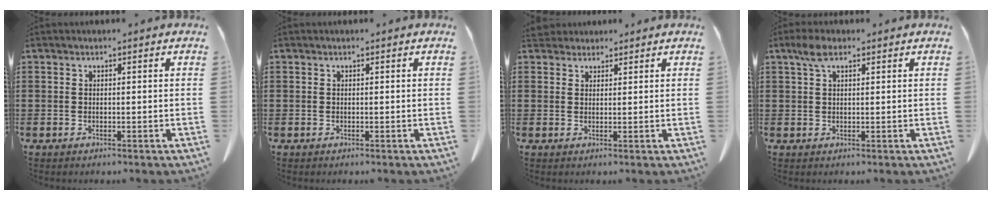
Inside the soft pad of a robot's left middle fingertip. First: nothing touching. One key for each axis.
{"total": 0.0}
{"total": 2.6, "fx": 2.3, "fy": 1.0, "fz": 0.4, "tx": -0.014, "ty": 0.002, "tz": 0.046}
{"total": 3.1, "fx": 1.6, "fy": 1.3, "fz": 2.3, "tx": -0.051, "ty": 0.008, "tz": 0.027}